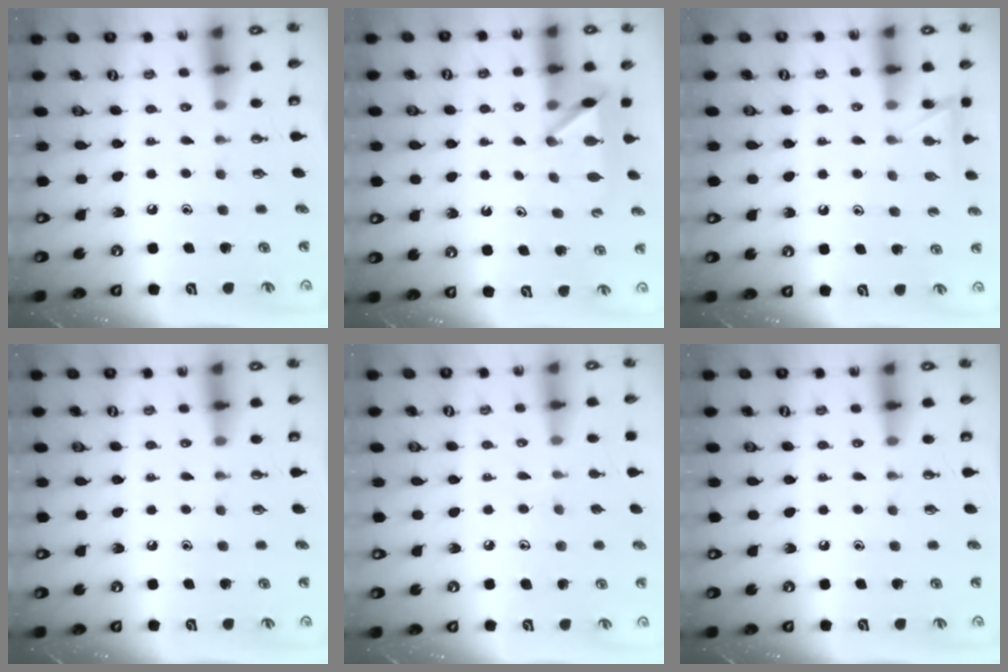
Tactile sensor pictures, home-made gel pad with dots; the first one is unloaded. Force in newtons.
{"total": 6.5, "press": 6.5, "slide": 0.7}
{"total": 5.4, "press": 5.3, "slide": 0.6}
{"total": 0.0}
{"total": 6.0, "press": 6.0, "slide": 0.6}
{"total": 0.0}